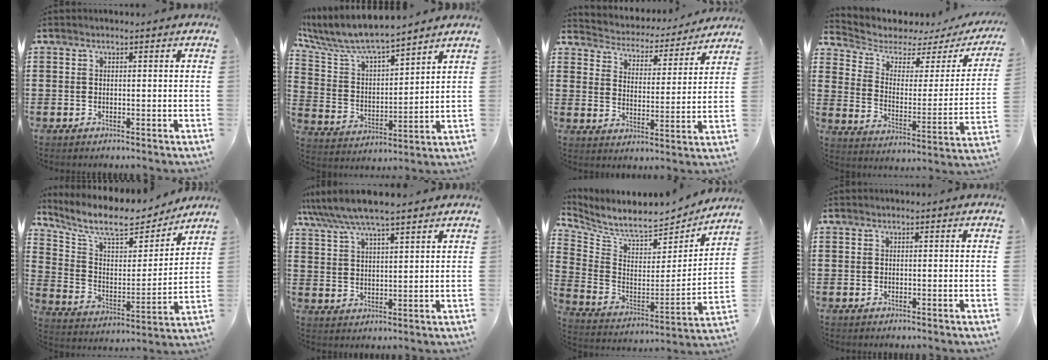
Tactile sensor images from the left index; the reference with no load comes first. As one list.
[{"total": 7.6, "force": [7.1, 1.2, 2.5], "torque": [-0.083, -0.044, 0.122]}, {"total": 3.8, "force": [3.7, 0.3, -0.3], "torque": [-0.021, -0.035, 0.057]}, {"total": 3.9, "force": [3.1, 1.9, 1.4], "torque": [-0.052, -0.023, 0.047]}, {"total": 9.9, "force": [8.5, 2.4, 4.6], "torque": [-0.119, -0.050, 0.144]}, {"total": 6.5, "force": [5.6, 0.8, 3.1], "torque": [-0.076, -0.017, 0.100]}, {"total": 7.0, "force": [6.5, 0.8, 2.5], "torque": [-0.083, -0.060, 0.108]}, {"total": 0.0}]